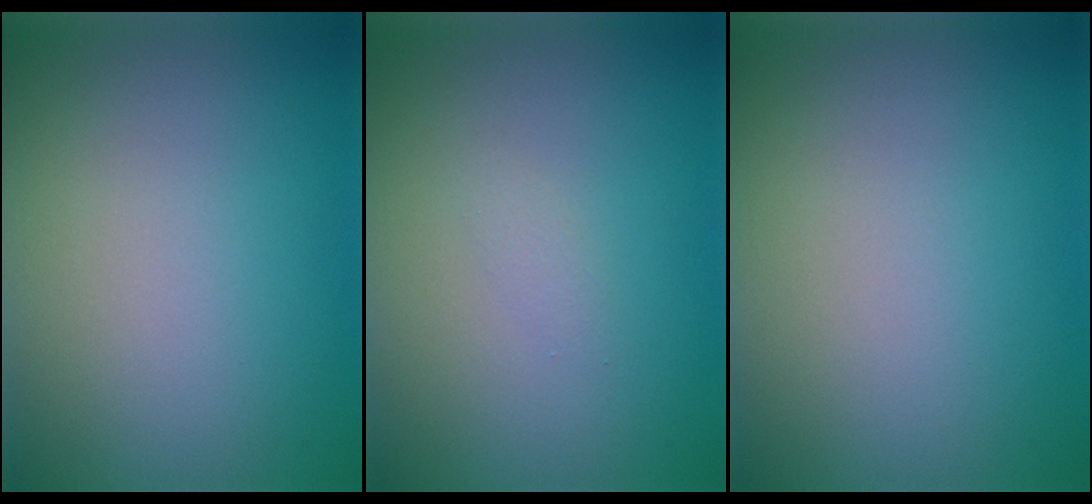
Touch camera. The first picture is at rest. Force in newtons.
{"total": 0.7, "press": 0.6, "slide": 0.1}
{"total": 0.0}